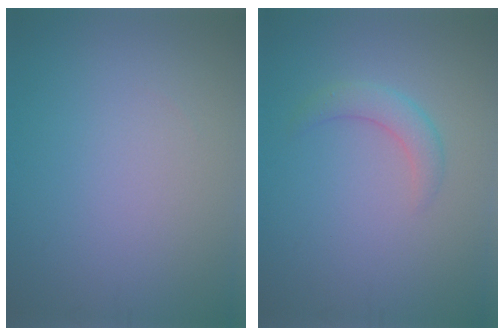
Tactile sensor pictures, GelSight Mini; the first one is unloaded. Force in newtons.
{"total": 2.2, "press": 2.2, "slide": 0.1}